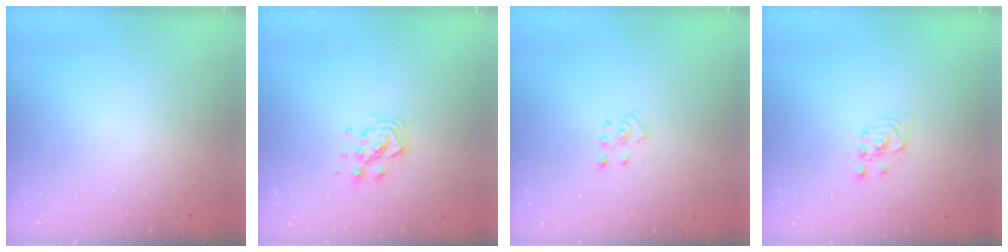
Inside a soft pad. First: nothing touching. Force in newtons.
{"total": 7.0, "press": 7.0, "slide": 0.4}
{"total": 3.0, "press": 3.0, "slide": 0.3}
{"total": 2.5, "press": 2.5, "slide": 0.1}